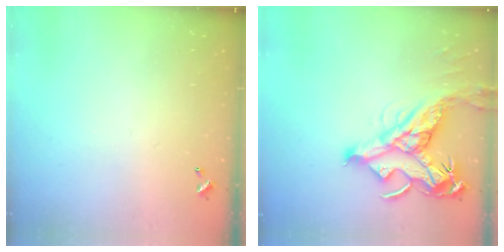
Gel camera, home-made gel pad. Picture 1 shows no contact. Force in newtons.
{"total": 14.7, "press": 14.5, "slide": 2.1}